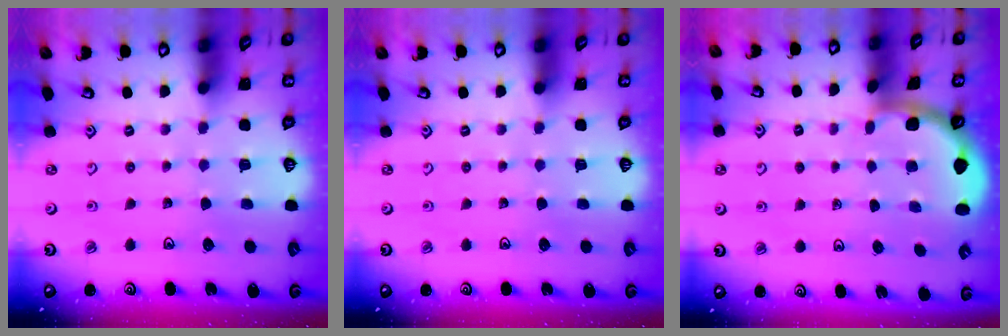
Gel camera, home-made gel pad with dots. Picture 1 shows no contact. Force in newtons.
{"total": 0.0}
{"total": 1.8, "press": 1.7, "slide": 0.0}